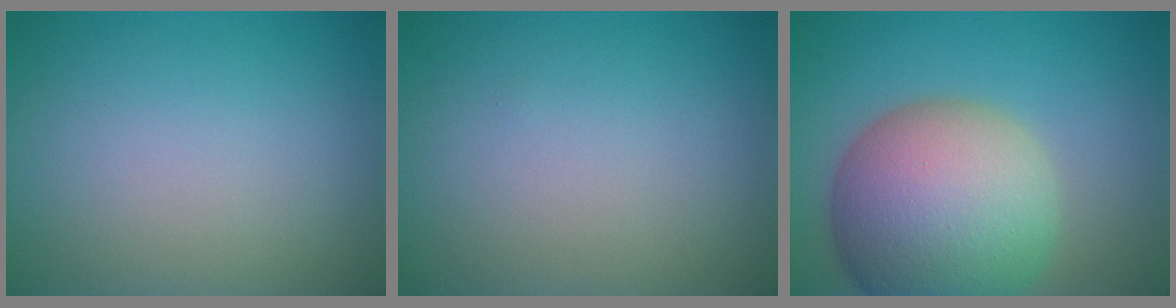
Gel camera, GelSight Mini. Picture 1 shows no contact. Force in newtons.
{"total": 0.0}
{"total": 13.3, "press": 13.2, "slide": 0.8}